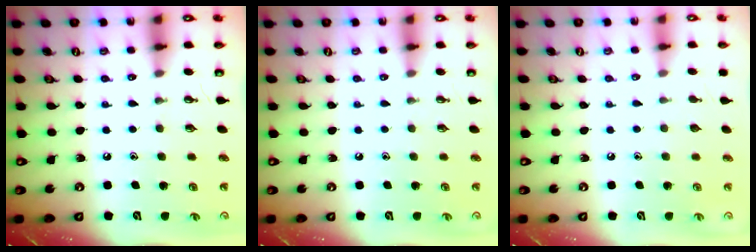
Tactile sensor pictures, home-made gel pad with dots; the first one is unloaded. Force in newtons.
{"total": 0.0}
{"total": 0.0}